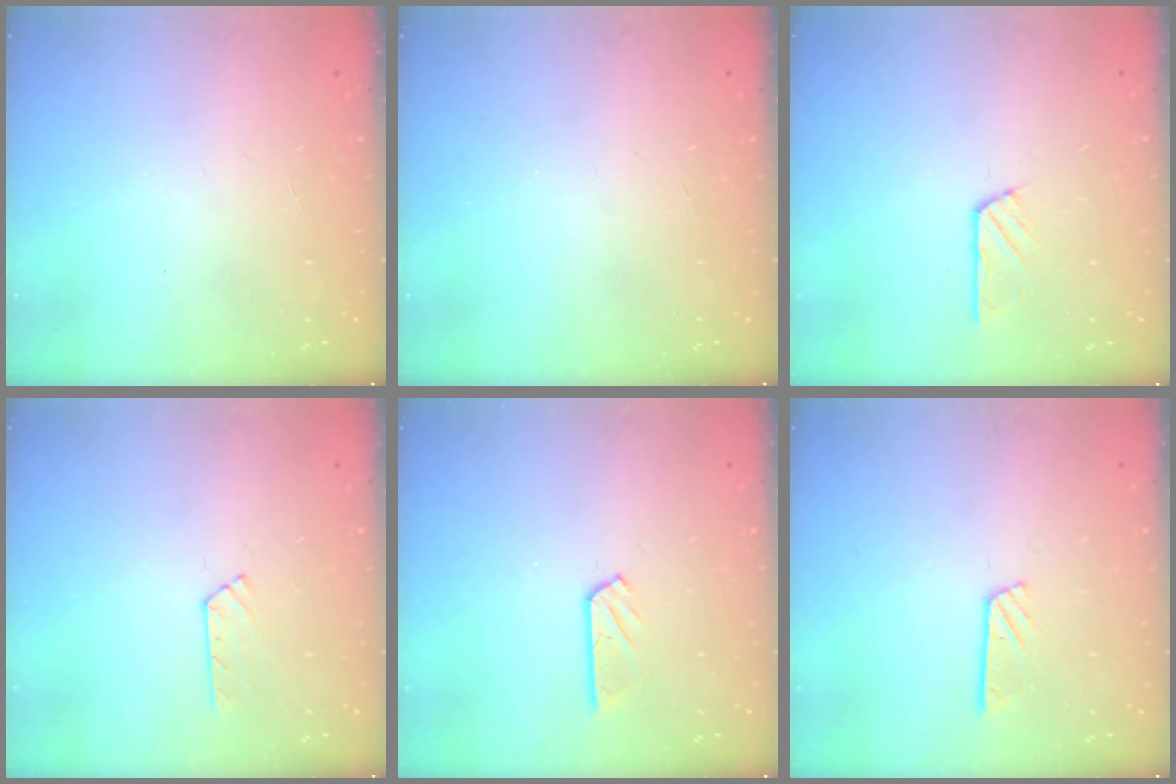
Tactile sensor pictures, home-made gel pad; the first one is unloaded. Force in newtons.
{"total": 0.0}
{"total": 2.9, "press": 2.8, "slide": 0.4}
{"total": 3.6, "press": 3.6, "slide": 0.4}
{"total": 4.6, "press": 4.5, "slide": 0.5}
{"total": 4.3, "press": 4.3, "slide": 0.2}